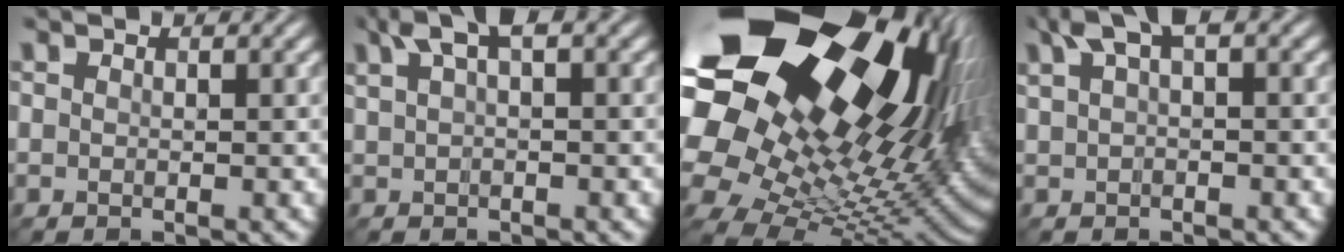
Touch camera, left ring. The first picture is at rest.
{"total": 3.3, "force": [1.8, 0.9, 2.6], "torque": [-0.046, 0.010, 0.034]}
{"total": 23.3, "force": [8.0, 15.2, 15.7], "torque": [-0.316, 0.017, 0.135]}
{"total": 3.4, "force": [1.8, 1.0, 2.7], "torque": [-0.047, 0.013, 0.030]}